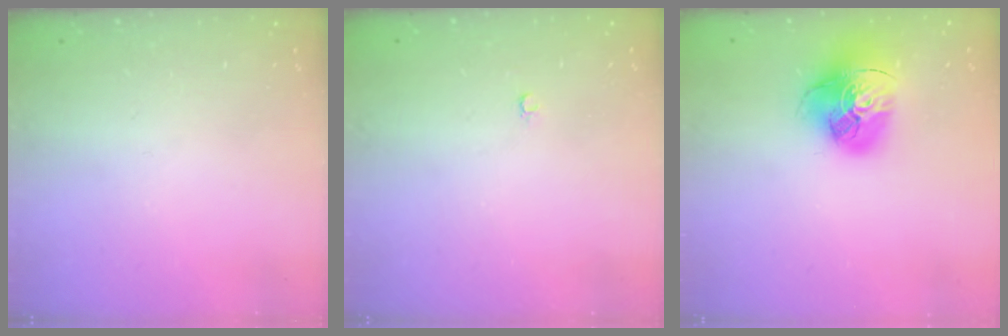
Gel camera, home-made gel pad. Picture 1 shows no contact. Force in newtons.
{"total": 2.0, "press": 2.0, "slide": 0.4}
{"total": 16.7, "press": 16.6, "slide": 1.8}